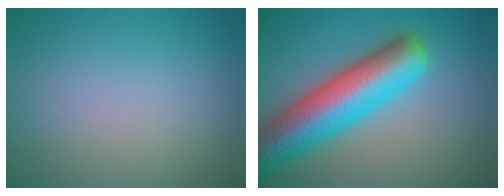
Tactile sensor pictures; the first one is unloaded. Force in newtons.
{"total": 10.3, "press": 10.3, "slide": 0.6}